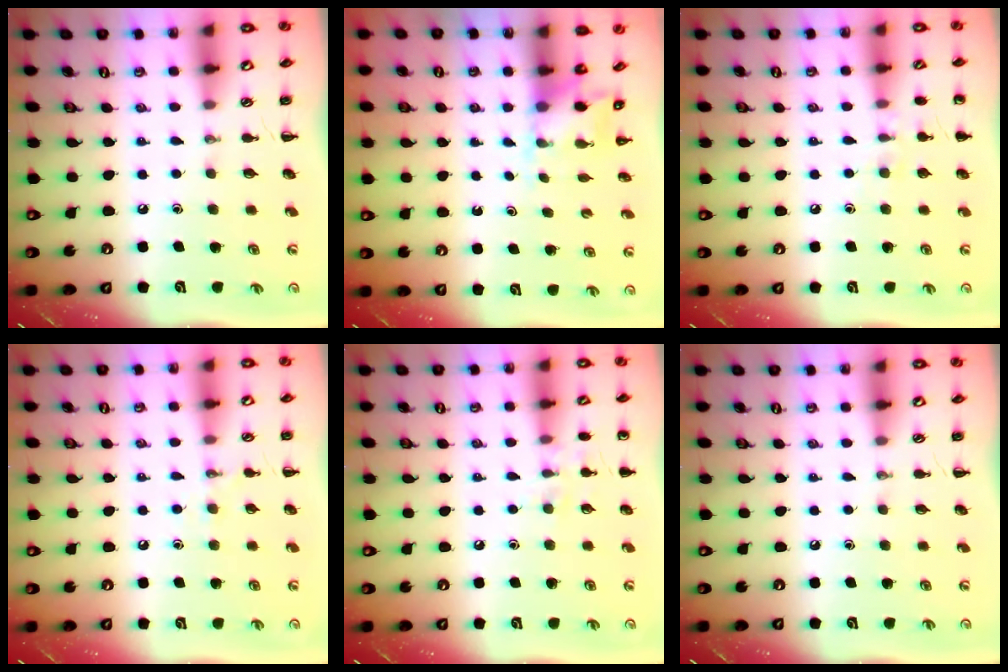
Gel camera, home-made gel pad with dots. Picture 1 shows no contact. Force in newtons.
{"total": 2.3, "press": 2.3, "slide": 0.6}
{"total": 6.5, "press": 6.2, "slide": 2.0}
{"total": 6.6, "press": 6.4, "slide": 1.6}
{"total": 7.5, "press": 7.2, "slide": 1.9}
{"total": 0.0}